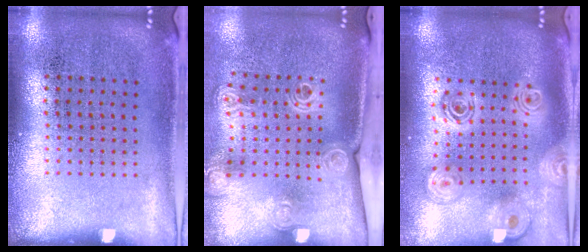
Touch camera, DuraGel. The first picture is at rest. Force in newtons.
{"total": 2.1, "press": 1.5, "slide": 1.4}
{"total": 2.3, "press": 1.8, "slide": 1.4}